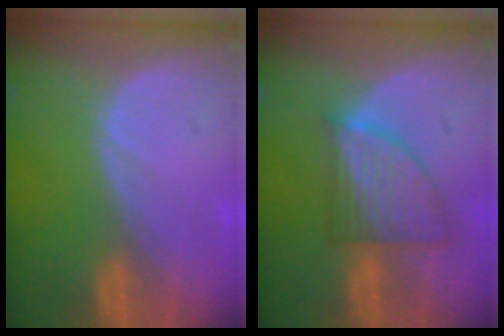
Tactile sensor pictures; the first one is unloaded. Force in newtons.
{"total": 7.4, "press": 6.7, "slide": 3.3}